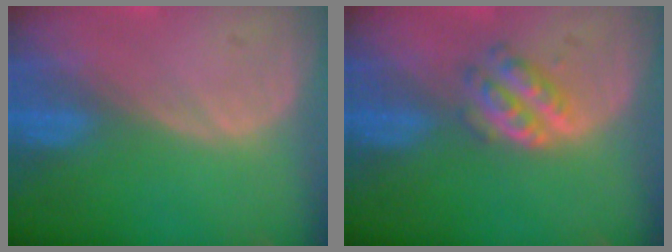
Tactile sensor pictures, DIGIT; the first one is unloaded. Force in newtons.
{"total": 4.3, "press": 4.1, "slide": 1.2}